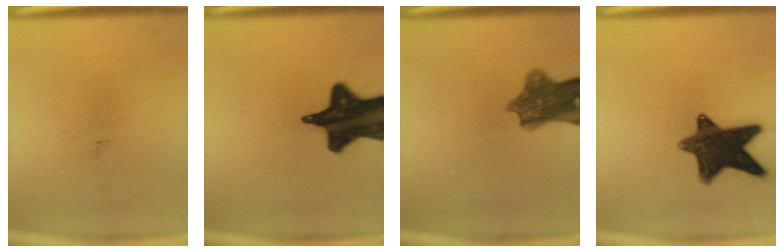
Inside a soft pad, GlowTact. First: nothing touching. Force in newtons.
{"total": 19.5}
{"total": 8.4}
{"total": 13.0}